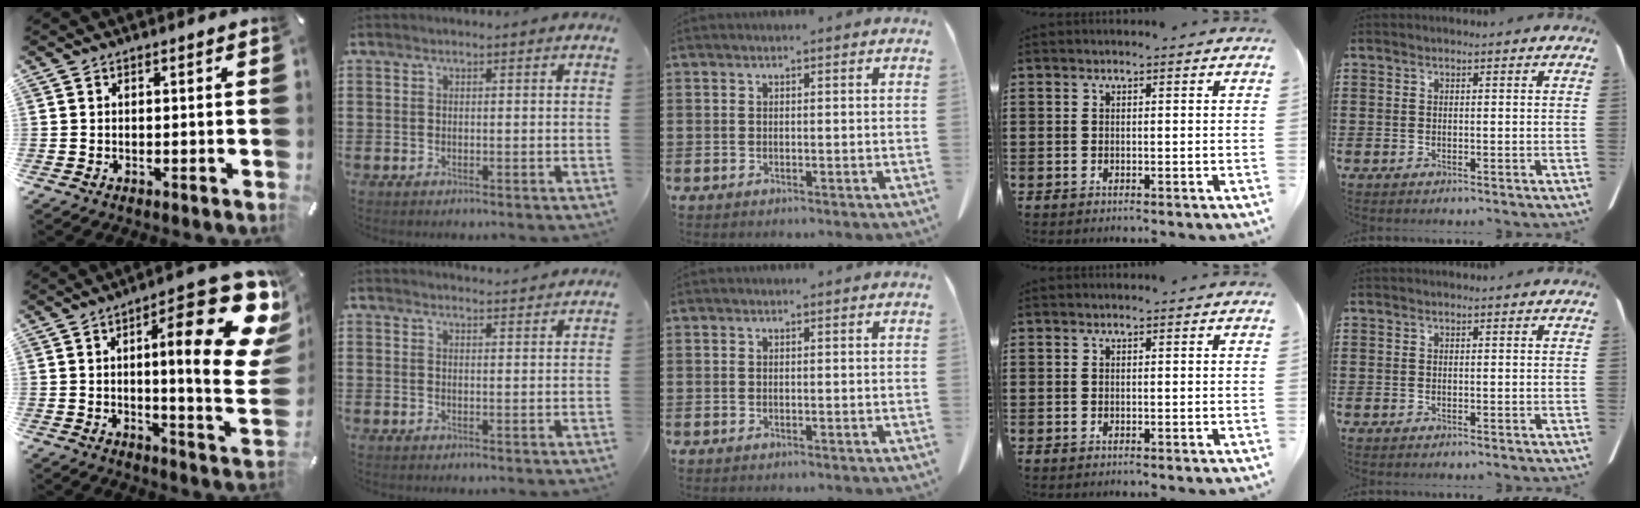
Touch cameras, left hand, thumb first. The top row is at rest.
{"thumb": {"total": 25.6, "force": [8.0, 6.5, 23.4], "torque": [-0.330, -0.064, 0.123]}, "index": {"total": 2.1, "force": [2.1, 0.0, 0.2], "torque": [-0.009, -0.003, 0.041]}}